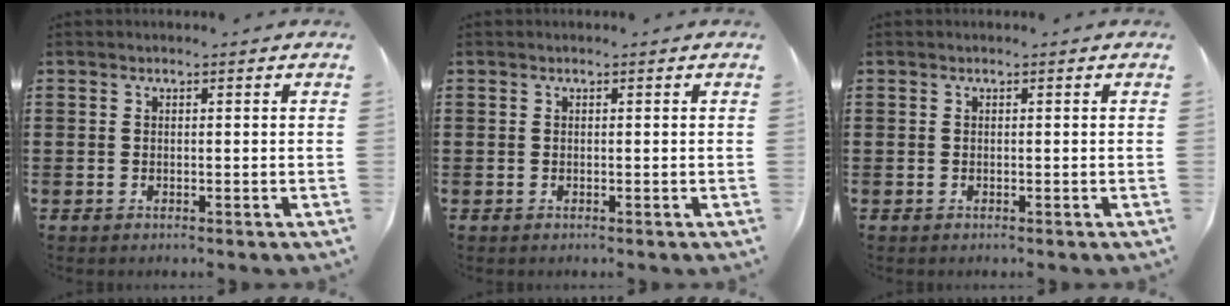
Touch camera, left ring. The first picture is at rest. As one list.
[{"total": 0.0}, {"total": 0.0}]